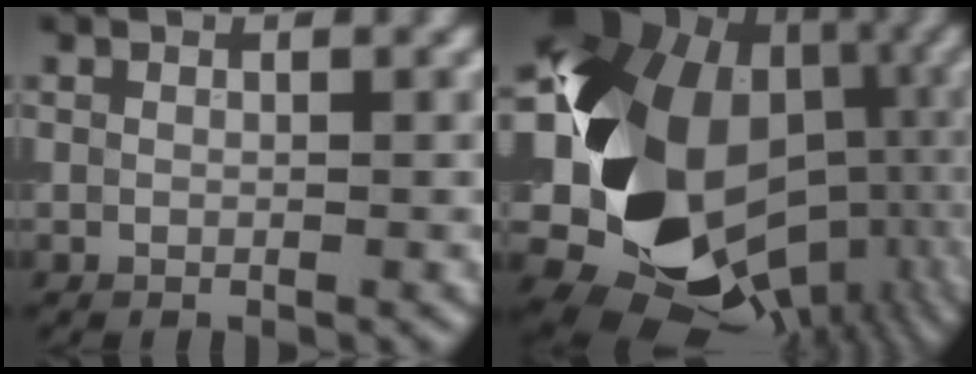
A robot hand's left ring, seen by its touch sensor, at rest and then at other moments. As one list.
[{"total": 19.1, "force": [-1.4, 15.6, 10.9], "torque": [-0.207, -0.046, 0.011]}]